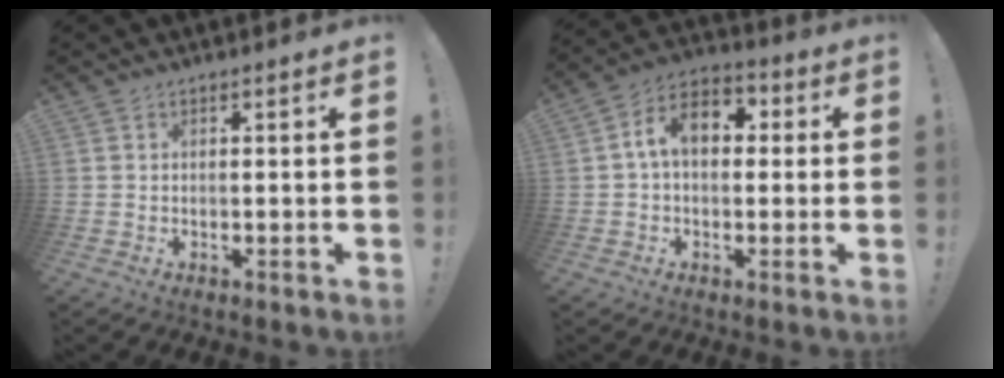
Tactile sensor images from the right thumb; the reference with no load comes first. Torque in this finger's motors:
{"motor_torque": [1.34, 1.52, 1.07, -0.31, 0.02]}